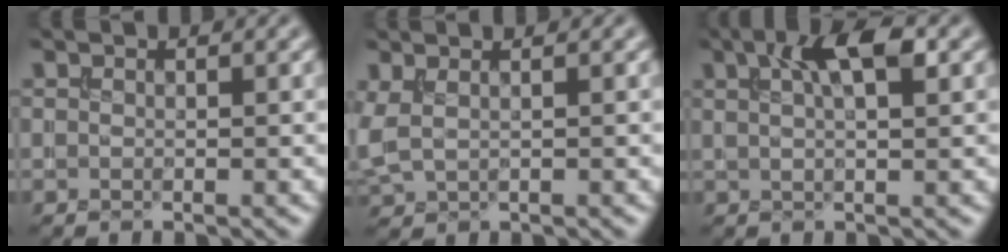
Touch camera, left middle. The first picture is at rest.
{"total": 2.1, "force": [0.9, 1.1, 1.6], "torque": [-0.034, 0.006, 0.024]}
{"total": 4.9, "force": [2.0, 1.5, 4.3], "torque": [-0.063, 0.008, 0.033]}